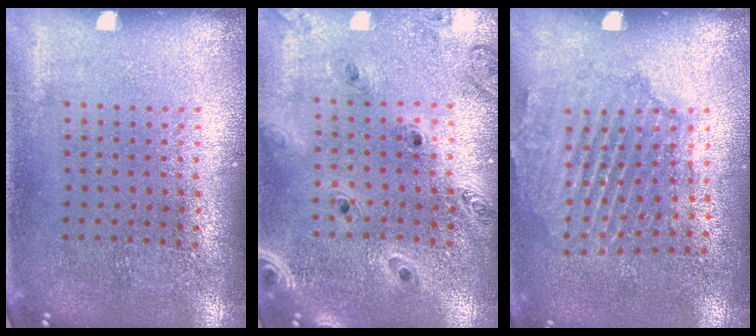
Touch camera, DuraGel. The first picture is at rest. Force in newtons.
{"total": 1.4, "press": 1.4, "slide": 0.1}
{"total": 1.5, "press": 1.5, "slide": 0.4}